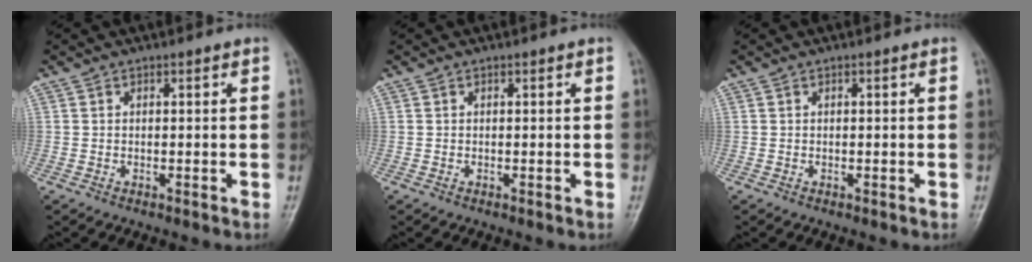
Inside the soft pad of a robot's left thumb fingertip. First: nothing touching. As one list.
[{"total": 0.0}, {"total": 0.0}]